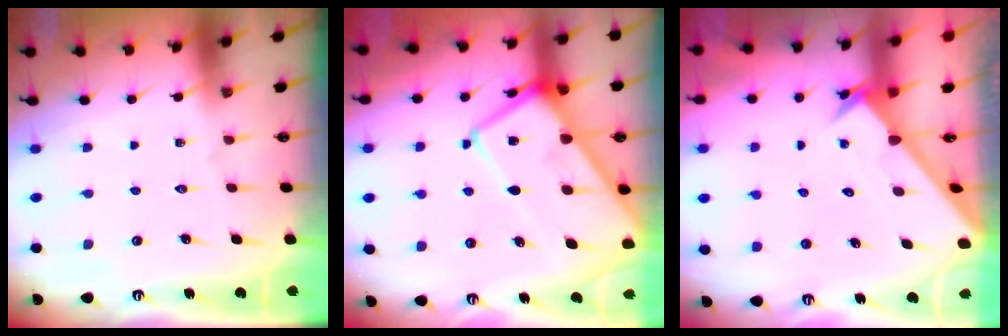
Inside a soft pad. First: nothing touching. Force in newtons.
{"total": 15.3, "press": 15.2, "slide": 1.6}
{"total": 2.4, "press": 2.4, "slide": 0.2}